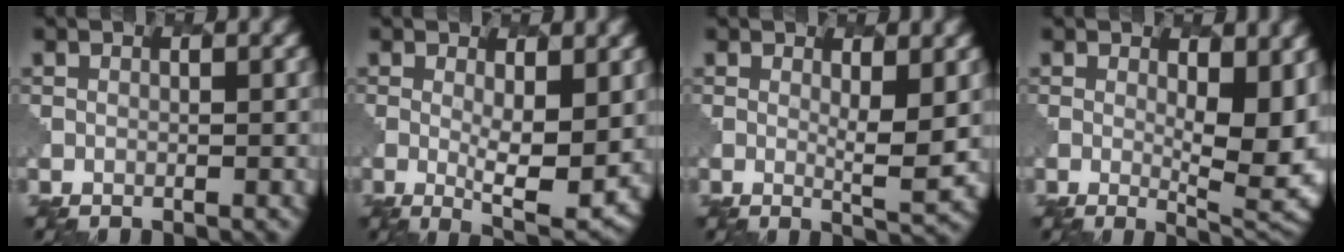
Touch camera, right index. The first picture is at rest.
{"total": 5.3, "force": [0.6, 1.4, 5.1], "torque": [-0.083, -0.019, 0.016]}
{"total": 2.6, "force": [1.0, 0.4, 2.4], "torque": [-0.039, -0.011, 0.018]}
{"total": 7.9, "force": [0.7, 3.0, 7.3], "torque": [-0.101, -0.013, 0.016]}